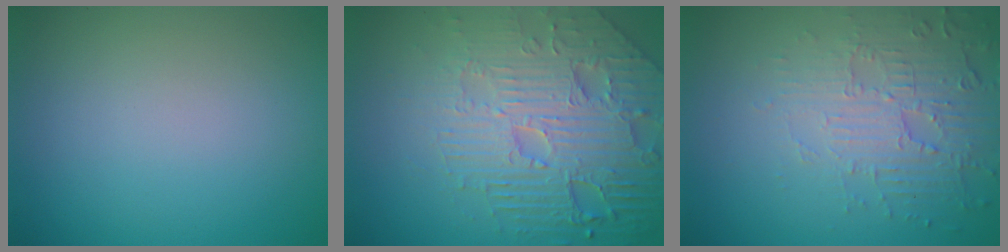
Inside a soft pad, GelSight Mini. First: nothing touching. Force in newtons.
{"total": 8.7, "press": 6.1, "slide": 6.2}
{"total": 4.5, "press": 3.3, "slide": 3.1}